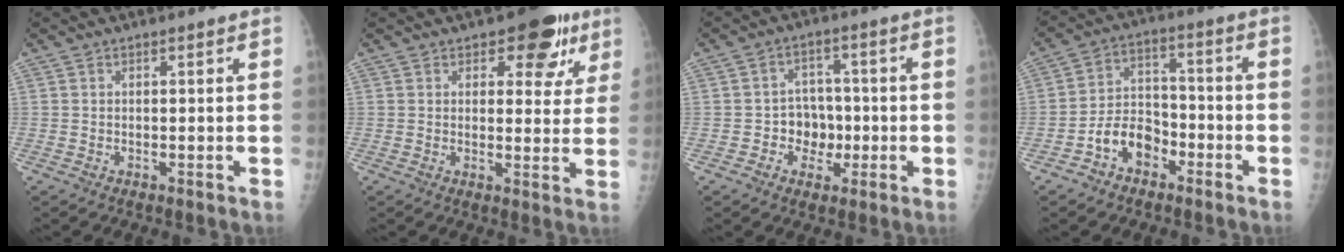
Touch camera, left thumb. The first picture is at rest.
{"total": 9.2, "force": [5.0, 5.1, 5.8], "torque": [-0.023, -0.015, 0.057]}
{"total": 6.3, "force": [-1.5, 5.4, 2.9], "torque": [-0.003, 0.017, -0.029]}
{"total": 8.4, "force": [-4.5, 5.7, 4.3], "torque": [-0.054, 0.042, -0.083]}